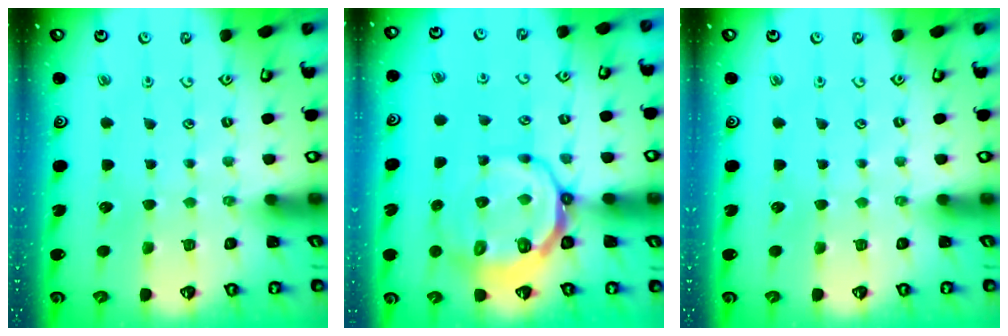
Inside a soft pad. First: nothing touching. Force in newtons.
{"total": 10.8, "press": 10.3, "slide": 3.0}
{"total": 0.0}